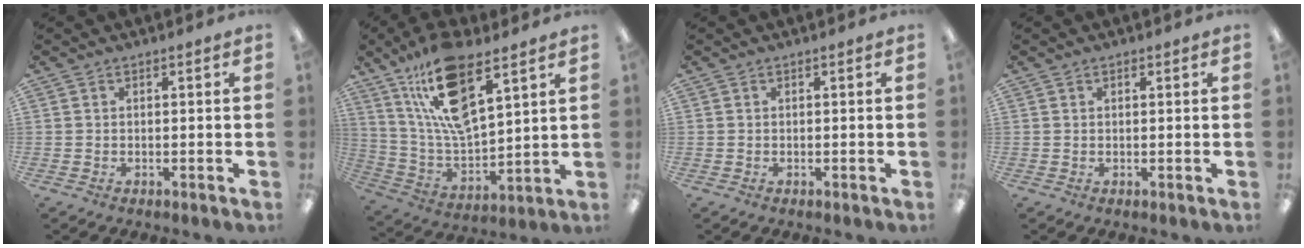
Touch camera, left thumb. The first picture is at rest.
{"total": 18.0, "force": [11.4, 6.7, 12.3], "torque": [-0.252, -0.053, 0.197]}
{"total": 0.0}
{"total": 0.6, "force": [0.4, 0.4, 0.2], "torque": [0.004, 0.000, 0.005]}